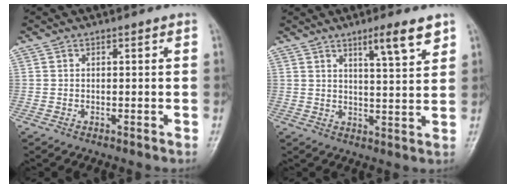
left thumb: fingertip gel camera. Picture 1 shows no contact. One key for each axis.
{"total": 6.9, "fx": 4.4, "fy": 0.8, "fz": 5.2, "tx": -0.072, "ty": -0.028, "tz": 0.071}